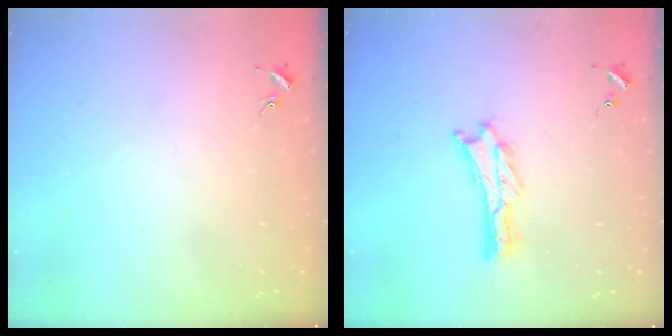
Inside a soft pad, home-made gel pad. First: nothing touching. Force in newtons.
{"total": 0.9, "press": 0.9, "slide": 0.2}